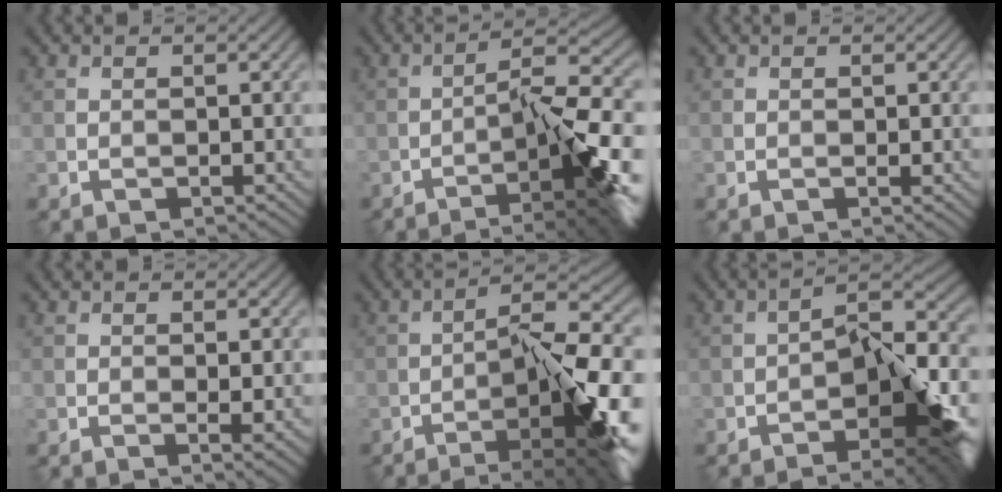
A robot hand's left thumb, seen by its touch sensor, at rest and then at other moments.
{"total": 13.7, "force": [-6.7, 3.0, 11.6], "torque": [-0.154, 0.018, -0.101]}
{"total": 0.0}
{"total": 1.7, "force": [0.0, 0.2, 1.7], "torque": [-0.030, -0.005, -0.001]}
{"total": 15.0, "force": [-6.7, 3.6, 13.0], "torque": [-0.171, 0.009, -0.103]}
{"total": 11.8, "force": [-4.8, 4.4, 9.8], "torque": [-0.141, -0.004, -0.077]}